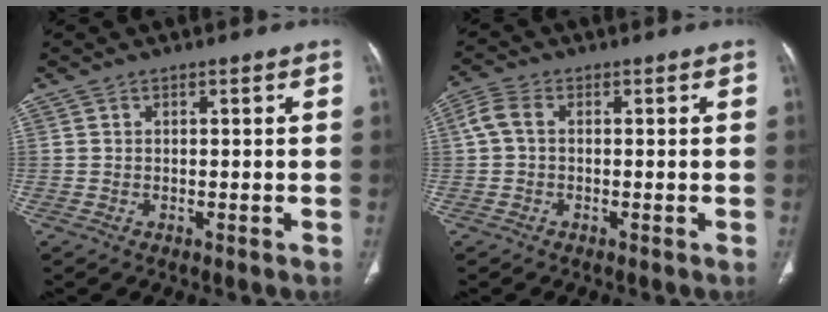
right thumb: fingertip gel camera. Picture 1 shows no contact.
{"total": 3.4, "force": [0.0, 2.1, 2.7], "torque": [-0.068, 0.007, -0.008]}